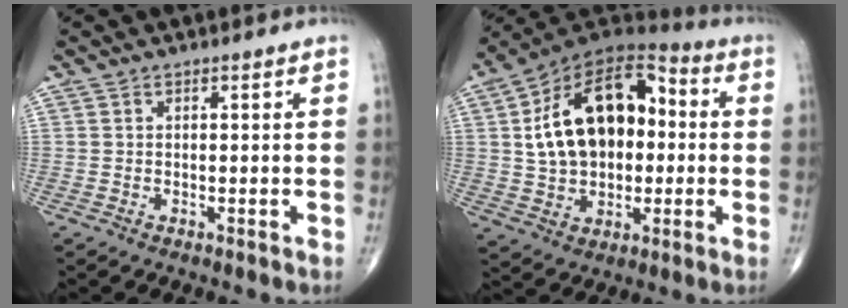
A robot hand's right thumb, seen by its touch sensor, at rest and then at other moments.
{"total": 20.6, "force": [1.5, 13.7, 15.3], "torque": [-0.219, 0.036, 0.022]}